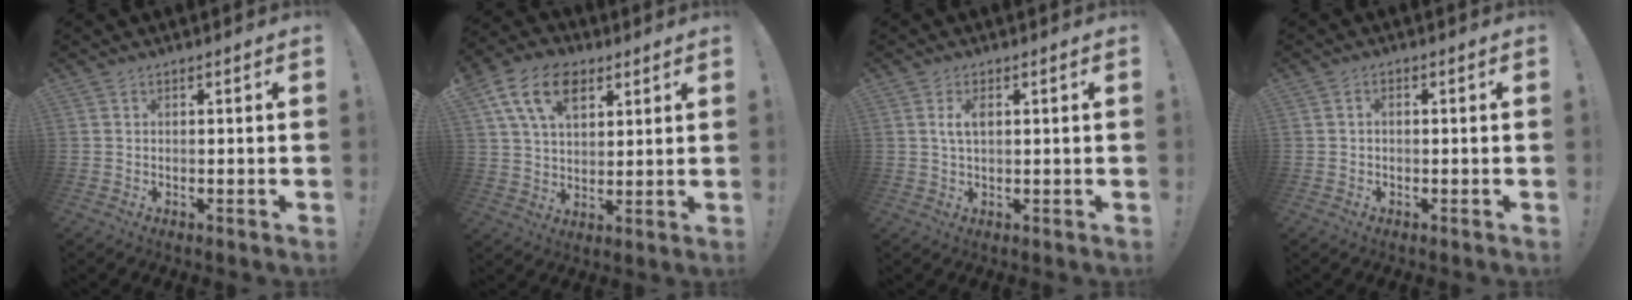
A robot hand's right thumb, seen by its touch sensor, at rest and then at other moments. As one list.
[{"total": 14.6, "force": [6.9, 9.4, 8.9], "torque": [-0.147, -0.012, 0.130]}, {"total": 3.5, "force": [0.9, 1.9, 2.9], "torque": [-0.052, 0.003, 0.012]}, {"total": 1.3, "force": [-0.7, 0.6, 0.9], "torque": [-0.016, 0.004, -0.013]}]